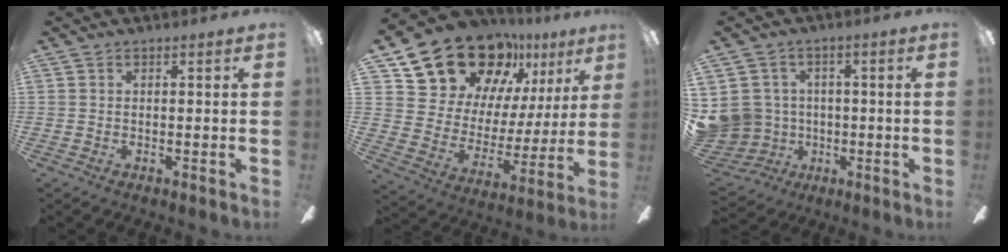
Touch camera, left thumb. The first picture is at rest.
{"total": 19.9, "force": [15.6, 10.6, 6.4], "torque": [-0.119, -0.114, 0.294]}
{"total": 9.9, "force": [-0.3, 9.6, 2.1], "torque": [-0.078, 0.005, 0.006]}